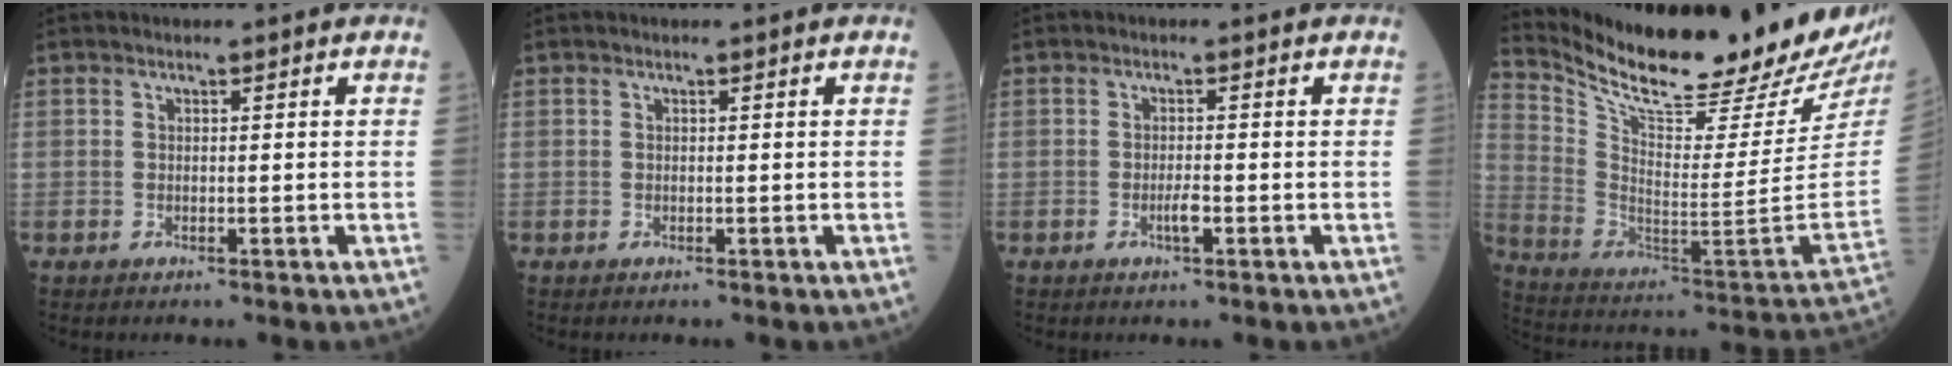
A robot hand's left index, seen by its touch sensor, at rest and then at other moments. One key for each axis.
{"total": 0.0}
{"total": 1.6, "fx": -0.6, "fy": 0.2, "fz": 1.4, "tx": -0.028, "ty": -0.001, "tz": -0.010}
{"total": 26.7, "fx": 23.3, "fy": 2.7, "fz": 12.7, "tx": -0.234, "ty": -0.089, "tz": 0.342}